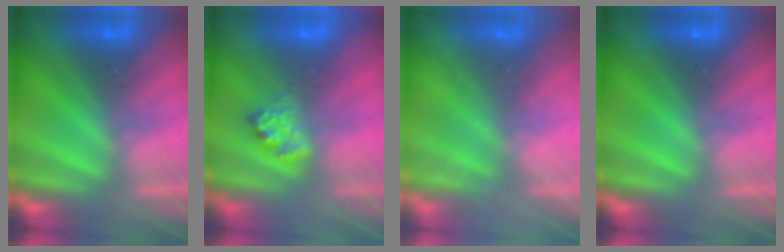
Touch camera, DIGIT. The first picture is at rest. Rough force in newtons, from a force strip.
{"total": 2.4}
{"total": 2.5}
{"total": 0.0}